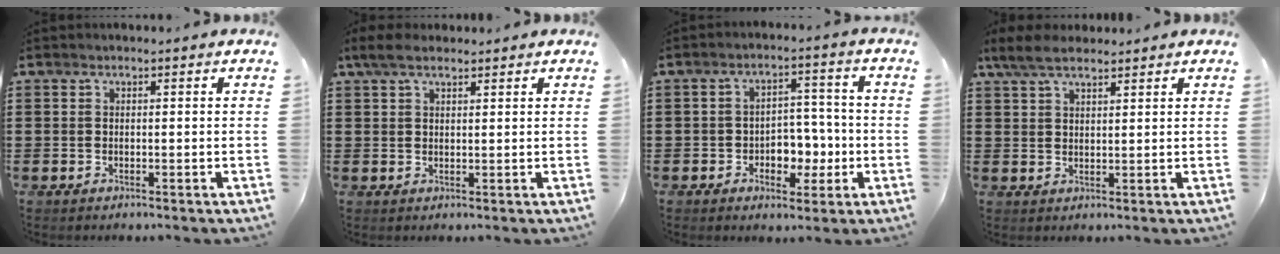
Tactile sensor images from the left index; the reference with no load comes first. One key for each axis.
{"total": 3.2, "fx": 2.0, "fy": 1.4, "fz": 2.1, "tx": -0.046, "ty": 0.006, "tz": 0.037}
{"total": 5.4, "fx": -1.6, "fy": 4.2, "fz": 3.0, "tx": -0.046, "ty": 0.006, "tz": -0.035}
{"total": 4.7, "fx": 3.5, "fy": 1.6, "fz": 2.7, "tx": -0.061, "ty": 0.002, "tz": 0.066}